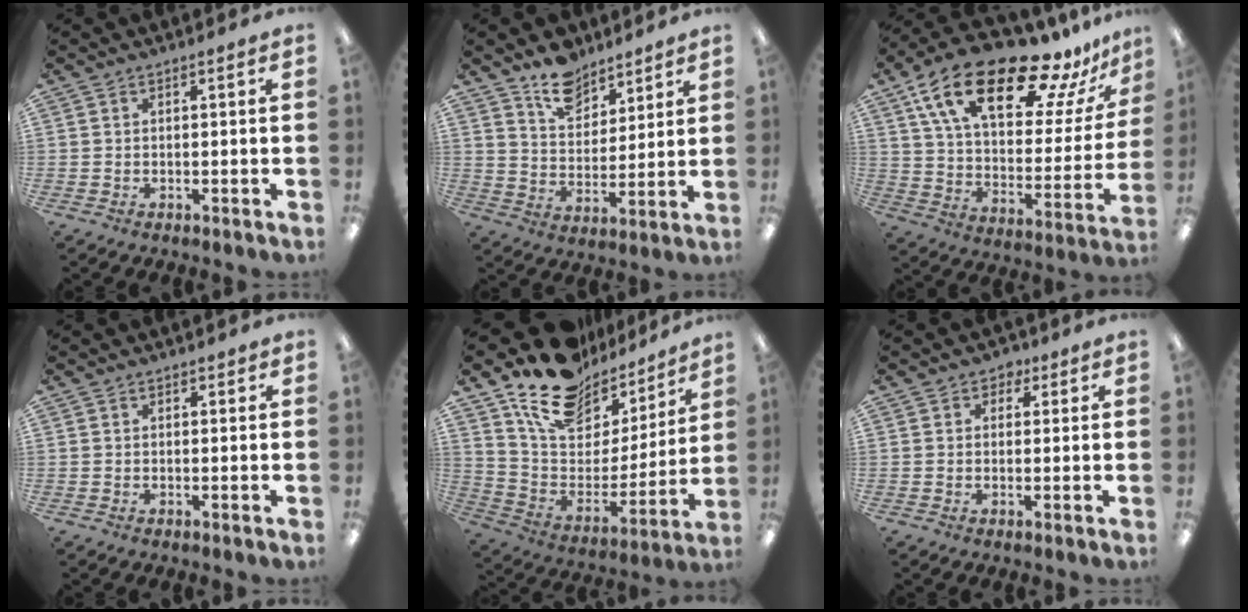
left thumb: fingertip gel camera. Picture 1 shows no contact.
{"total": 10.5, "force": [8.5, 5.6, 2.6], "torque": [-0.037, -0.057, 0.157]}
{"total": 25.9, "force": [17.7, 9.6, 16.2], "torque": [-0.267, -0.102, 0.296]}
{"total": 0.7, "force": [0.5, 0.5, 0.1], "torque": [0.006, 0.000, 0.006]}
{"total": 19.0, "force": [14.2, 10.0, 7.6], "torque": [-0.152, -0.088, 0.254]}
{"total": 2.5, "force": [1.1, 2.1, 0.7], "torque": [0.001, 0.002, 0.016]}